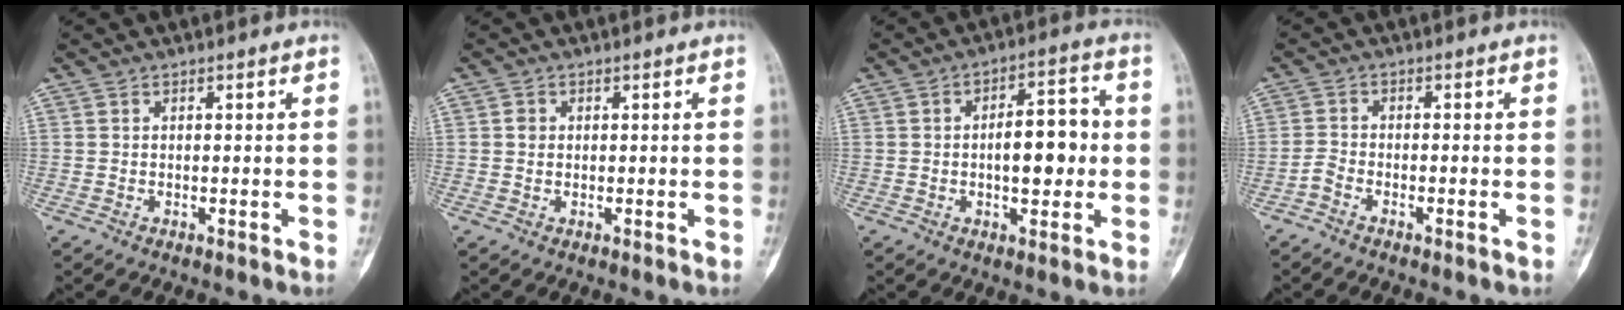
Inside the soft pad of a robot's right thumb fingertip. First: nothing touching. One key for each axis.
{"total": 1.4, "fx": 0.2, "fy": 1.2, "fz": 0.7, "tx": -0.004, "ty": 0.002, "tz": 0.002}
{"total": 10.1, "fx": -0.3, "fy": 4.8, "fz": 8.8, "tx": -0.110, "ty": 0.019, "tz": -0.007}
{"total": 1.8, "fx": -1.4, "fy": 0.6, "fz": 1.0, "tx": -0.025, "ty": 0.006, "tz": -0.034}